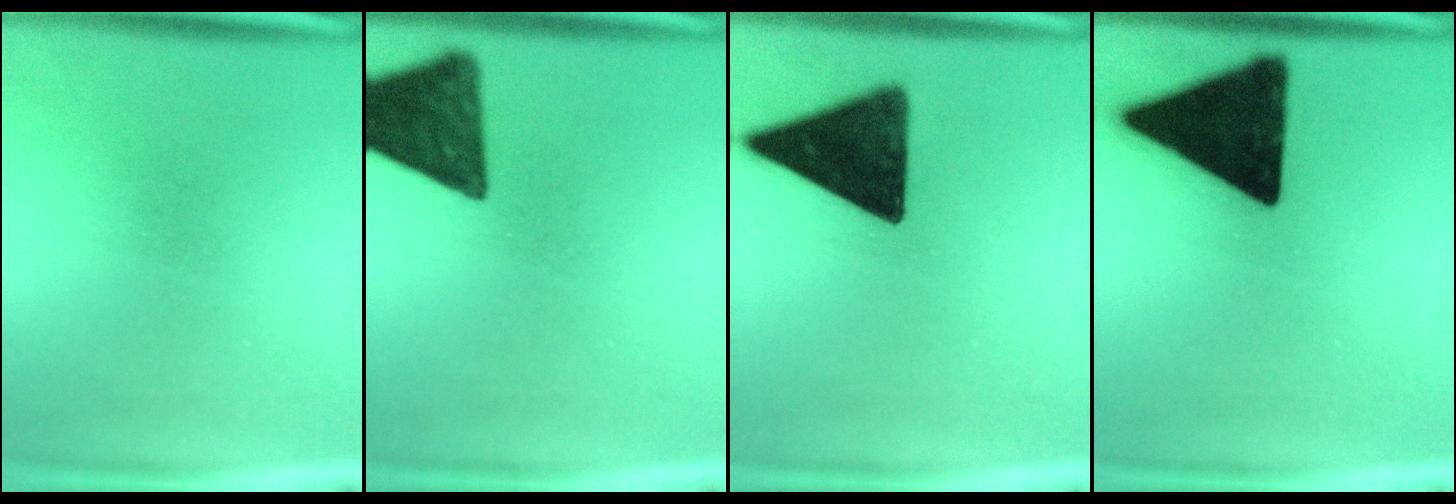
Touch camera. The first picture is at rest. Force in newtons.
{"total": 13.7}
{"total": 15.0}
{"total": 19.6}